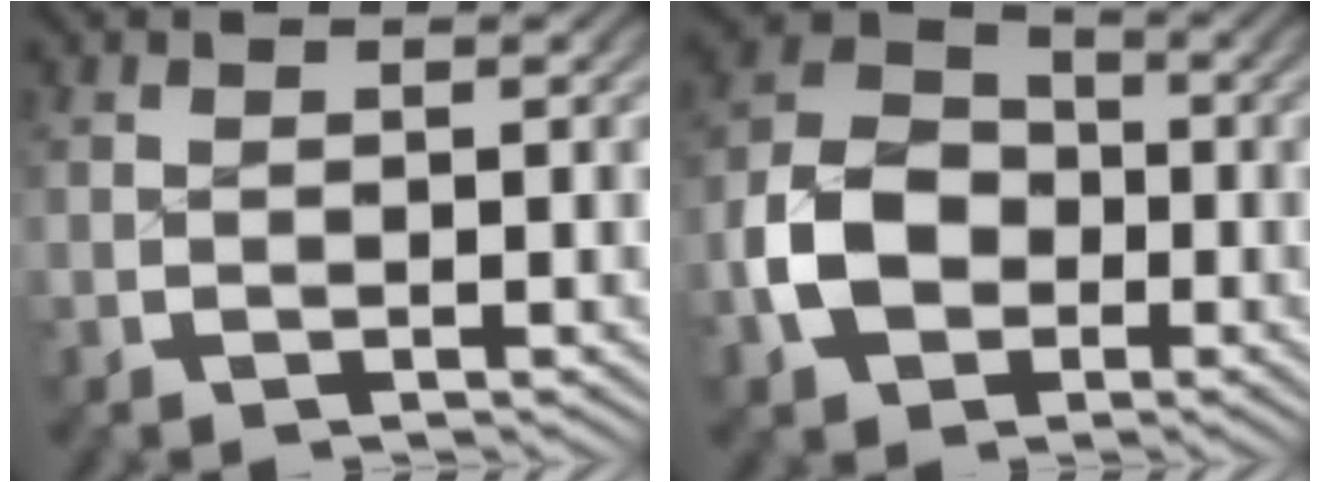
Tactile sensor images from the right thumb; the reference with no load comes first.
{"total": 9.9, "force": [-2.3, 7.8, 5.6], "torque": [-0.120, -0.010, -0.041]}